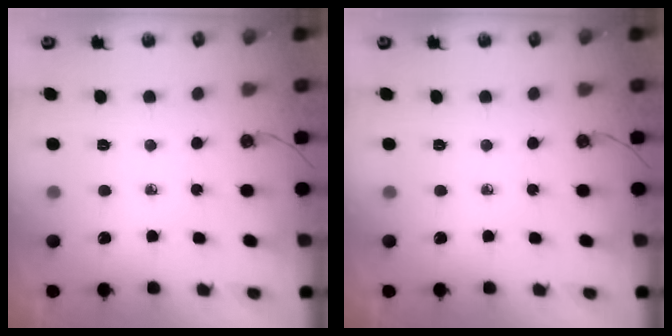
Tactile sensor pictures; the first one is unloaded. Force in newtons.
{"total": 0.0}